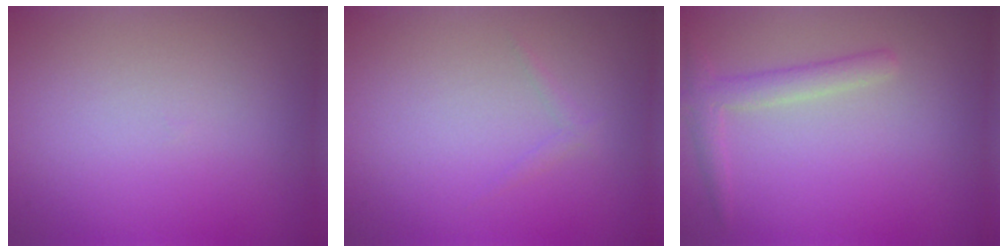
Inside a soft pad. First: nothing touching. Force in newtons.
{"total": 0.6, "press": 0.6, "slide": 0.0}
{"total": 2.1, "press": 2.1, "slide": 0.0}